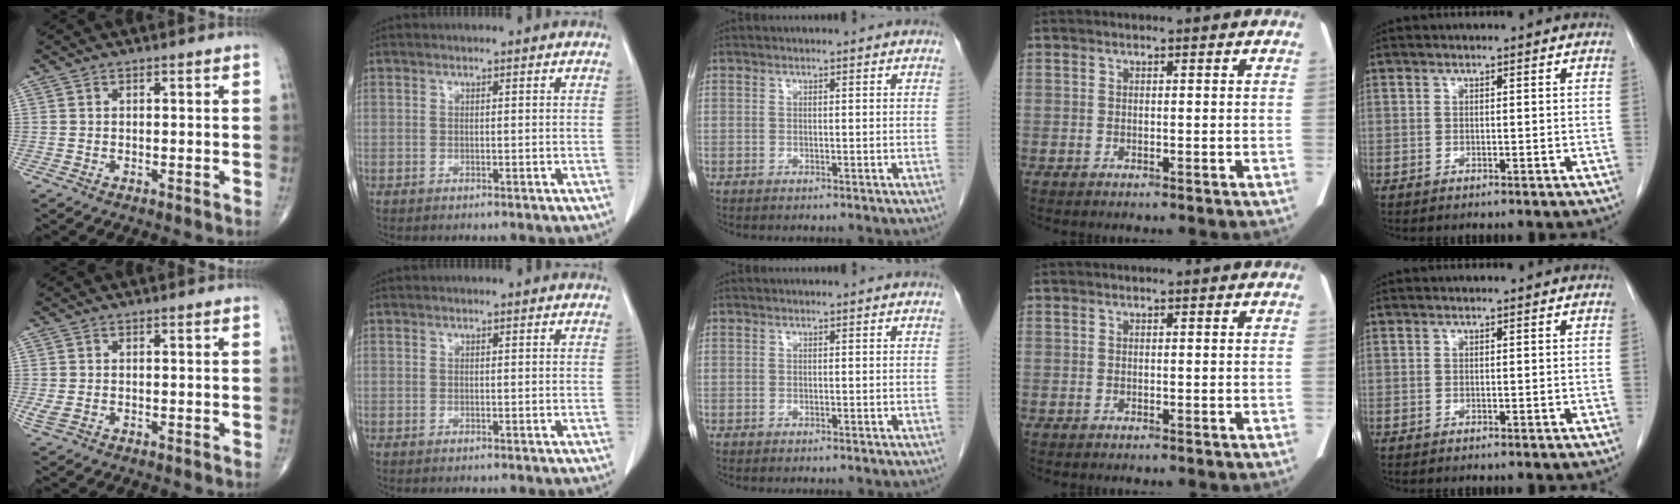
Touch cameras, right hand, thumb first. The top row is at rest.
{"thumb": {"total": 1.7, "force": [-0.2, 1.1, 1.3], "torque": [-0.040, 0.004, -0.001]}}